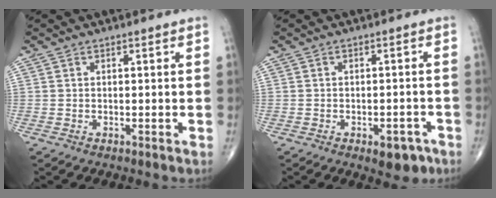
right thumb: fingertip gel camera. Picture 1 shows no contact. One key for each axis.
{"total": 5.1, "fx": -2.8, "fy": 2.6, "fz": 3.4, "tx": -0.025, "ty": 0.015, "tz": -0.030}